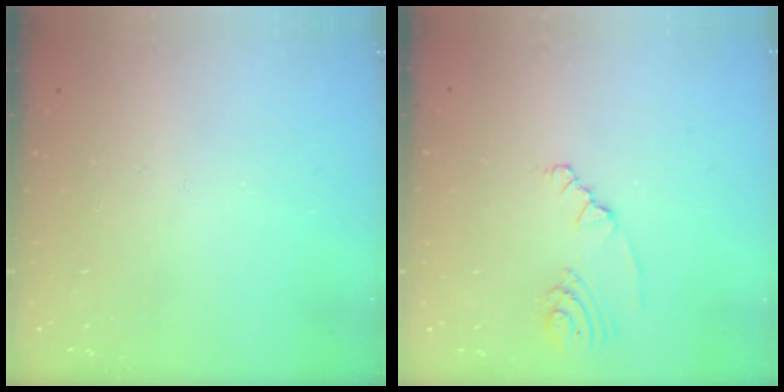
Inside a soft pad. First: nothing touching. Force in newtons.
{"total": 3.1, "press": 3.1, "slide": 0.4}